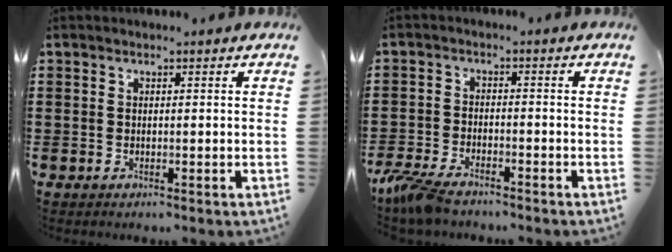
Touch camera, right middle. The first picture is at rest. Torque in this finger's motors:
{"motor_torque": [0.53, 0.07, 0.47, 0.04]}